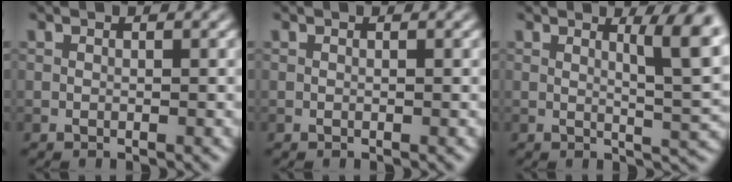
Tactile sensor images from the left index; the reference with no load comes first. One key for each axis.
{"total": 0.0}
{"total": 5.3, "fx": 1.5, "fy": 1.0, "fz": 4.9, "tx": -0.061, "ty": -0.003, "tz": 0.026}